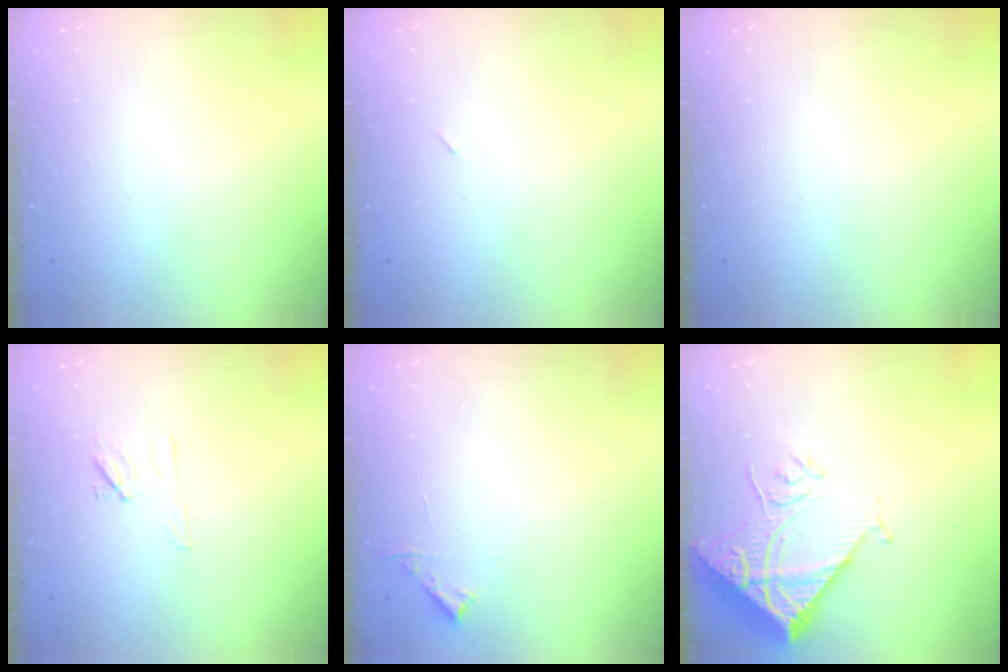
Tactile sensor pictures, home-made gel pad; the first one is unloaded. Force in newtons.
{"total": 2.2, "press": 1.9, "slide": 1.2}
{"total": 0.0}
{"total": 7.3, "press": 7.2, "slide": 1.3}
{"total": 3.8, "press": 3.8, "slide": 0.6}
{"total": 13.2, "press": 13.1, "slide": 1.7}